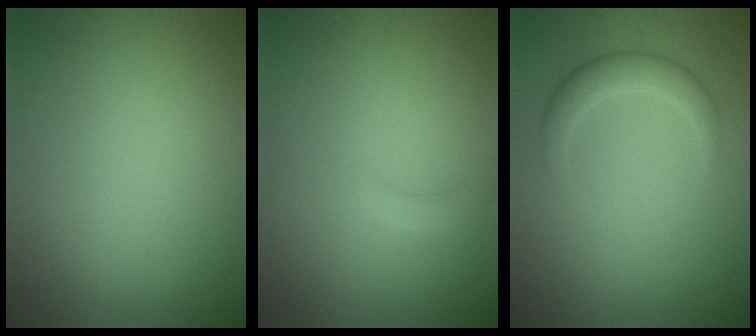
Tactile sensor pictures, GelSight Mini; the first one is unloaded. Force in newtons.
{"total": 1.1, "press": 1.1, "slide": 0.2}
{"total": 2.5, "press": 2.5, "slide": 0.0}